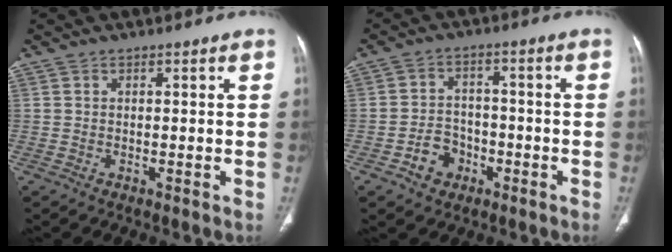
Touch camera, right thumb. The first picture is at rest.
{"total": 6.0, "force": [-2.9, 4.9, 2.0], "torque": [-0.006, 0.031, -0.044]}